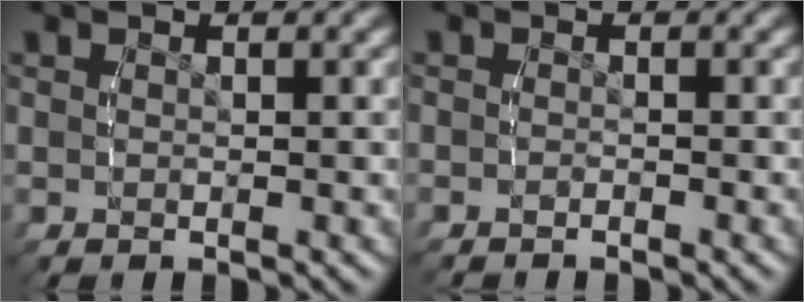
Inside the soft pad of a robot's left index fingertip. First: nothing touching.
{"total": 0.9, "force": [-0.8, 0.3, -0.3], "torque": [-0.001, -0.009, -0.010]}